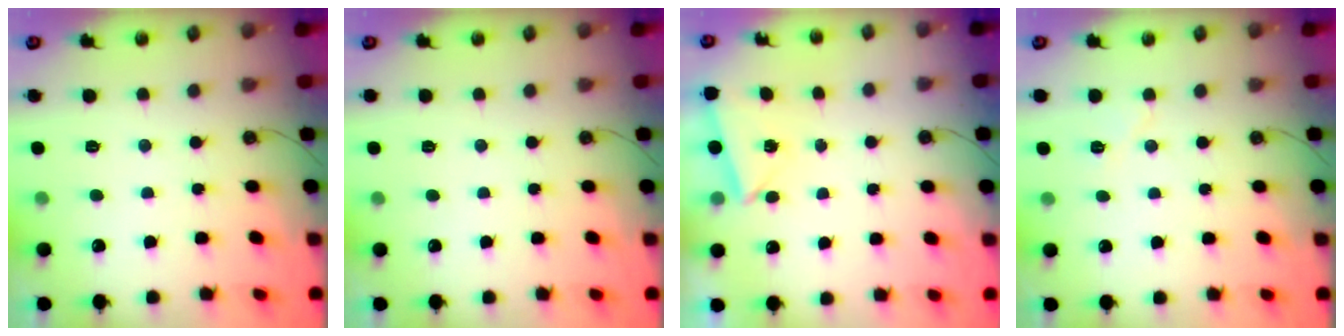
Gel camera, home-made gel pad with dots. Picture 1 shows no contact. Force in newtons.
{"total": 1.5, "press": 0.8, "slide": 1.3}
{"total": 2.0, "press": 1.9, "slide": 0.7}
{"total": 5.2, "press": 4.6, "slide": 2.5}